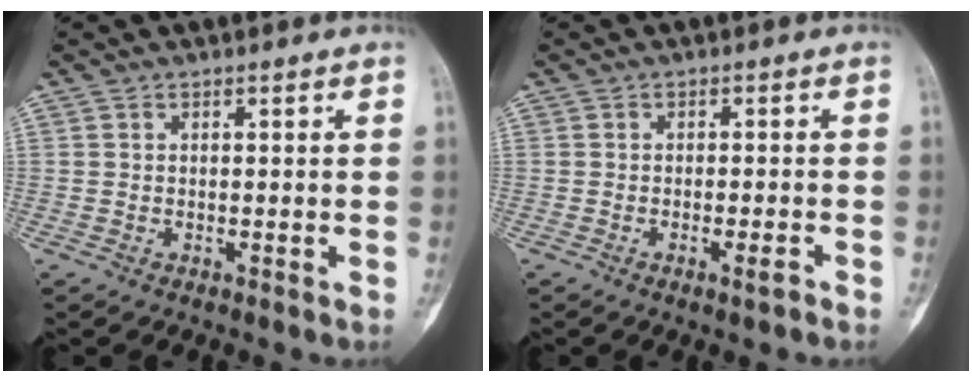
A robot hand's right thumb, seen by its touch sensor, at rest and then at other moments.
{"total": 2.3, "force": [-1.4, 0.4, 1.8], "torque": [-0.032, 0.003, -0.021]}